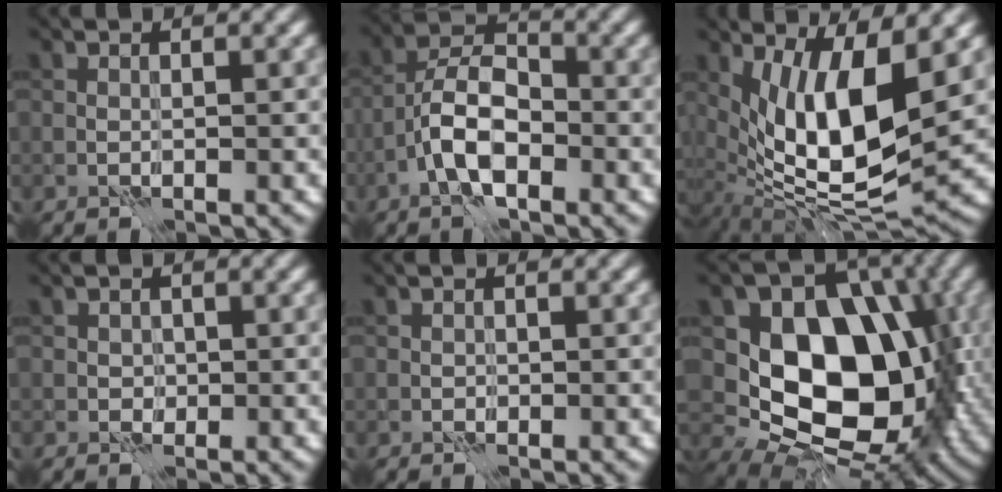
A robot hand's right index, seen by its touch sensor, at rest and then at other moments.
{"total": 5.4, "force": [-2.7, 2.5, 4.0], "torque": [-0.066, 0.009, -0.056]}
{"total": 10.9, "force": [1.5, 3.6, 10.2], "torque": [-0.172, -0.013, 0.028]}
{"total": 1.3, "force": [-0.1, 1.3, 0.3], "torque": [-0.005, -0.004, -0.001]}
{"total": 0.8, "force": [-0.2, 0.7, 0.2], "torque": [-0.002, -0.002, -0.003]}
{"total": 12.9, "force": [-0.1, 9.1, 9.1], "torque": [-0.119, -0.015, -0.005]}